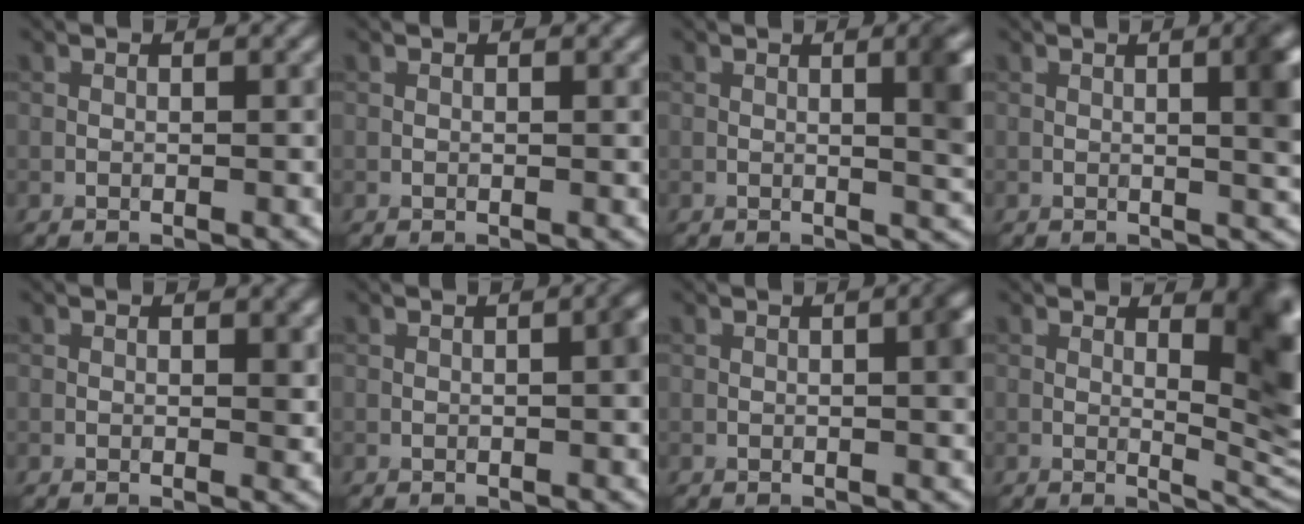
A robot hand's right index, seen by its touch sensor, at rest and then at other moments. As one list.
[{"total": 0.0}, {"total": 4.1, "force": [0.6, 1.2, 3.9], "torque": [-0.040, 0.010, 0.006]}, {"total": 4.7, "force": [0.5, 1.5, 4.5], "torque": [-0.041, 0.011, 0.008]}, {"total": 1.1, "force": [0.4, 0.6, 0.8], "torque": [-0.006, -0.003, 0.005]}, {"total": 1.5, "force": [-0.4, 0.3, 1.5], "torque": [-0.019, 0.006, -0.004]}, {"total": 2.2, "force": [0.1, 0.5, 2.1], "torque": [-0.024, 0.004, 0.003]}, {"total": 7.9, "force": [1.9, 2.5, 7.3], "torque": [-0.084, -0.008, 0.034]}]